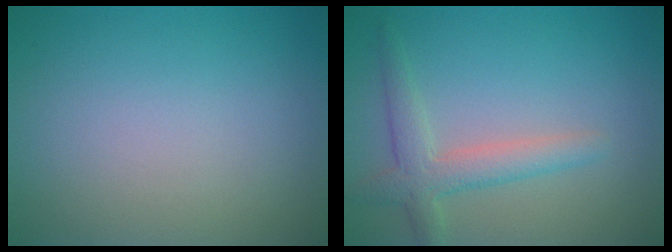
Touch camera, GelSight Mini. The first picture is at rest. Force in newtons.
{"total": 3.3, "press": 3.3, "slide": 0.2}